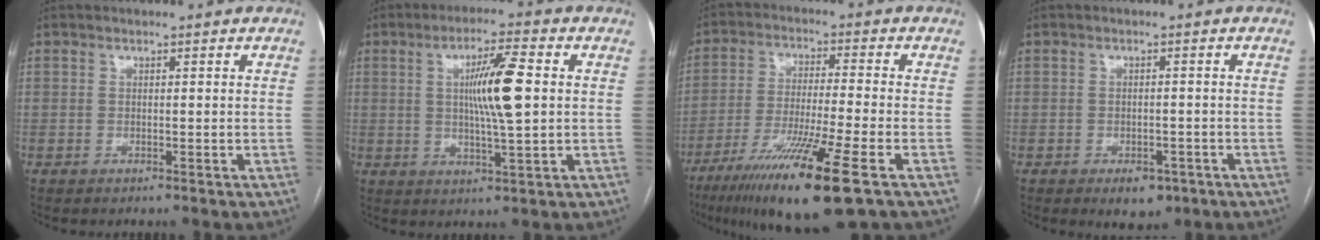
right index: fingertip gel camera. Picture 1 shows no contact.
{"total": 9.2, "force": [1.2, 0.5, 9.1], "torque": [-0.161, 0.000, 0.022]}
{"total": 15.5, "force": [-9.0, -0.2, 12.7], "torque": [-0.233, -0.044, -0.156]}
{"total": 4.1, "force": [-2.4, 2.3, 2.4], "torque": [-0.027, 0.001, -0.022]}